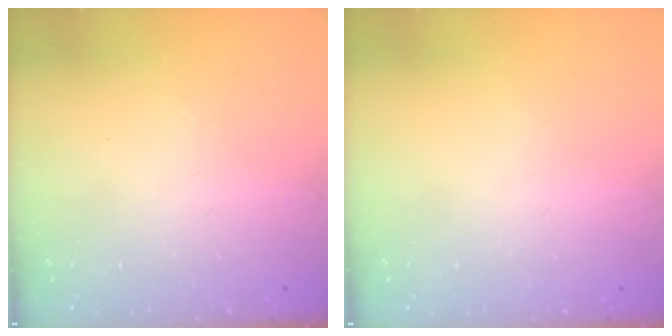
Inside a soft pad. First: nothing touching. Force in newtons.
{"total": 0.0}